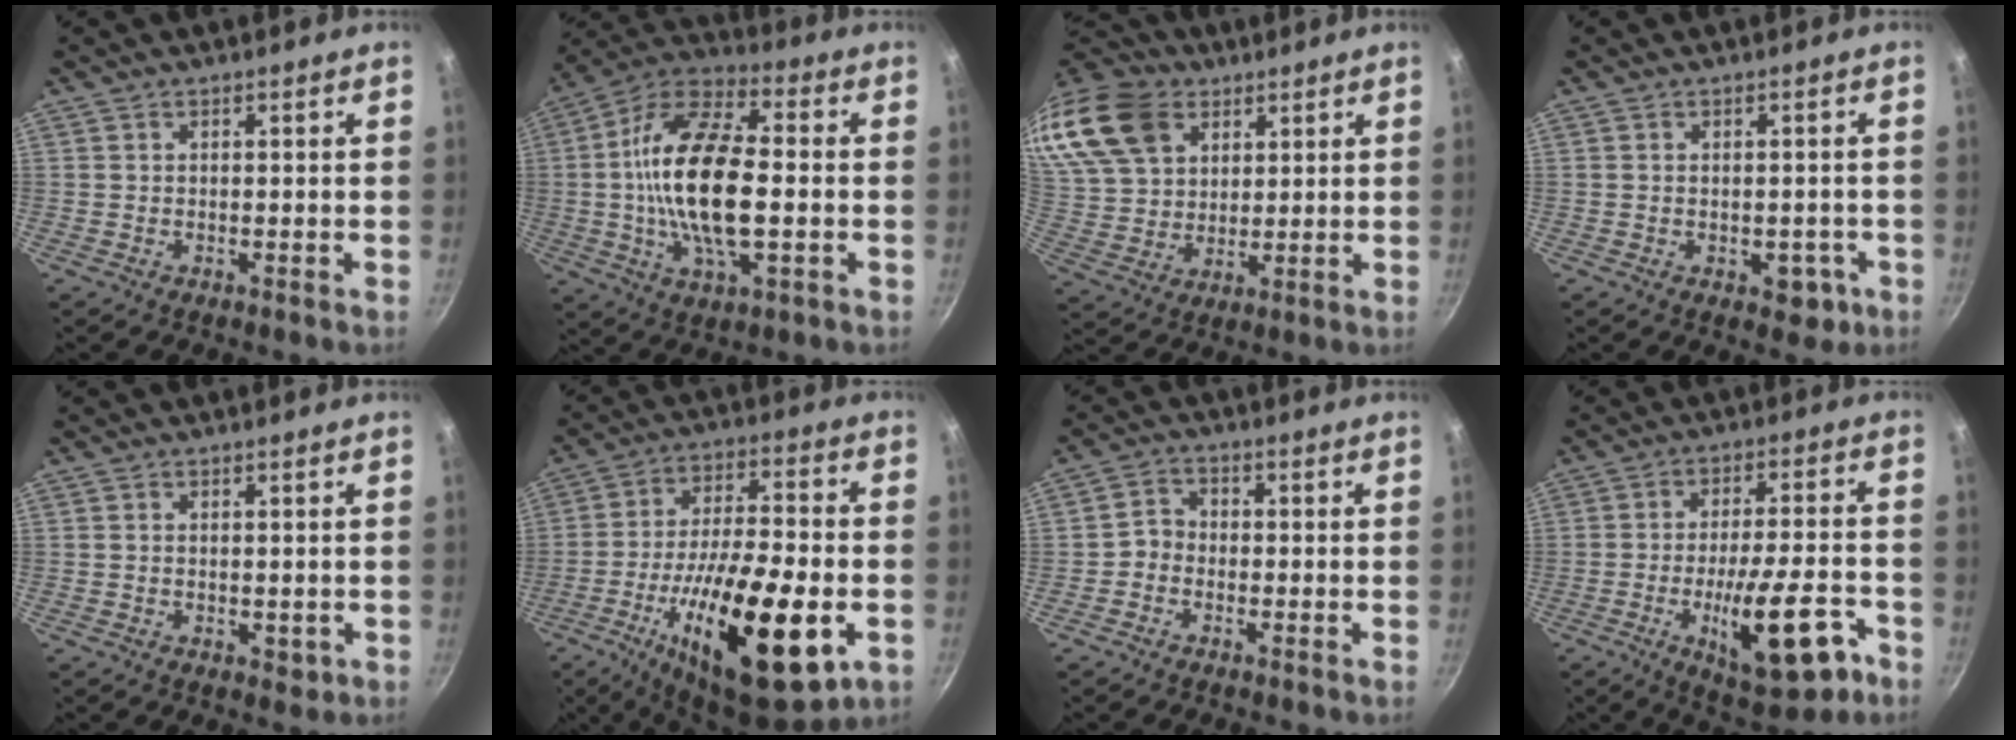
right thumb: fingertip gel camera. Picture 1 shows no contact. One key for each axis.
{"total": 20.4, "fx": -1.0, "fy": 9.3, "fz": 18.1, "tx": -0.338, "ty": 0.023, "tz": -0.032}
{"total": 21.9, "fx": 11.0, "fy": 15.3, "fz": 11.2, "tx": -0.232, "ty": 0.003, "tz": 0.213}
{"total": 4.4, "fx": -1.5, "fy": 2.8, "fz": 3.0, "tx": -0.019, "ty": 0.010, "tz": -0.013}
{"total": 1.8, "fx": 0.0, "fy": 1.2, "fz": 1.4, "tx": -0.016, "ty": -0.004, "tz": 0.002}
{"total": 26.0, "fx": -8.6, "fy": 9.1, "fz": 22.8, "tx": -0.361, "ty": 0.015, "tz": -0.133}
{"total": 3.1, "fx": -1.1, "fy": 2.7, "fz": 1.2, "tx": -0.007, "ty": 0.019, "tz": -0.029}
{"total": 16.6, "fx": -6.7, "fy": 5.6, "fz": 14.0, "tx": -0.195, "ty": 0.028, "tz": -0.089}